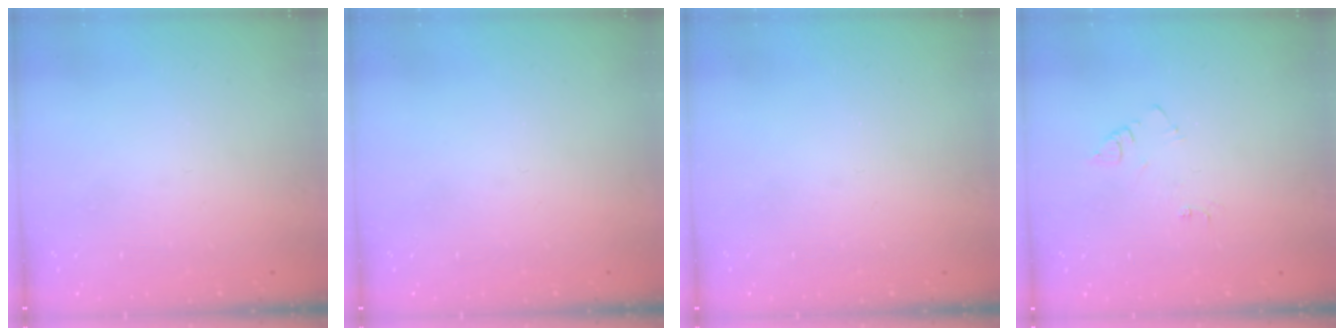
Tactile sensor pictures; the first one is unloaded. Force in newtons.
{"total": 0.0}
{"total": 0.0}
{"total": 3.7, "press": 3.7, "slide": 0.4}